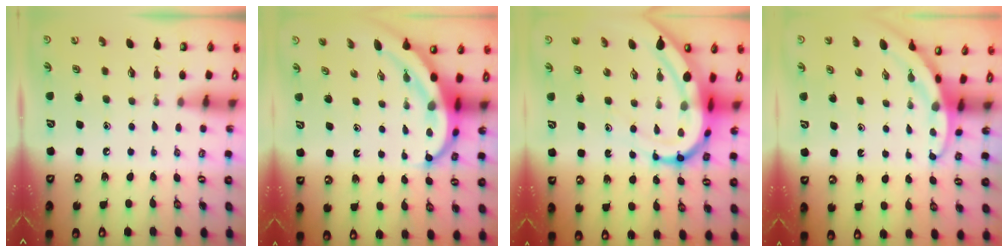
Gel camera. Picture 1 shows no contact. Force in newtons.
{"total": 7.6, "press": 7.4, "slide": 1.5}
{"total": 13.9, "press": 13.8, "slide": 1.3}
{"total": 2.9, "press": 2.9, "slide": 0.2}